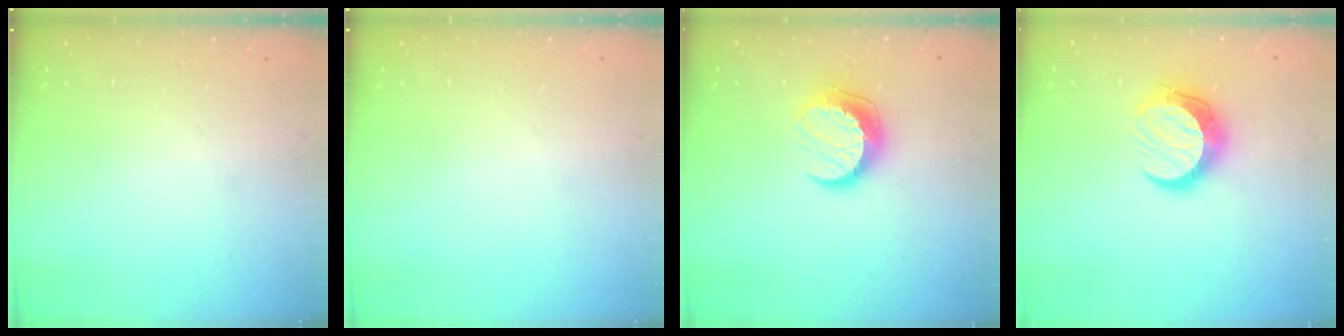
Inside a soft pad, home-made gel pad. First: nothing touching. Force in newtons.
{"total": 0.0}
{"total": 10.7, "press": 10.7, "slide": 0.3}
{"total": 11.5, "press": 11.5, "slide": 0.9}